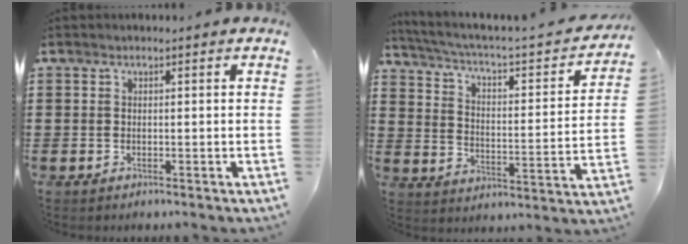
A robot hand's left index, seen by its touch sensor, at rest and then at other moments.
{"total": 2.8, "force": [1.6, 0.5, 2.2], "torque": [-0.059, -0.027, 0.013]}